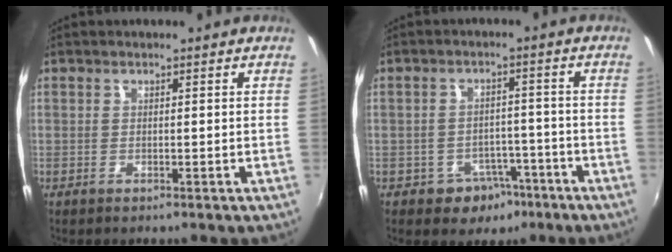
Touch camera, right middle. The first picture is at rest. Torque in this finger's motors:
{"motor_torque": [0.58, -0.47, 0.11, 0.04]}